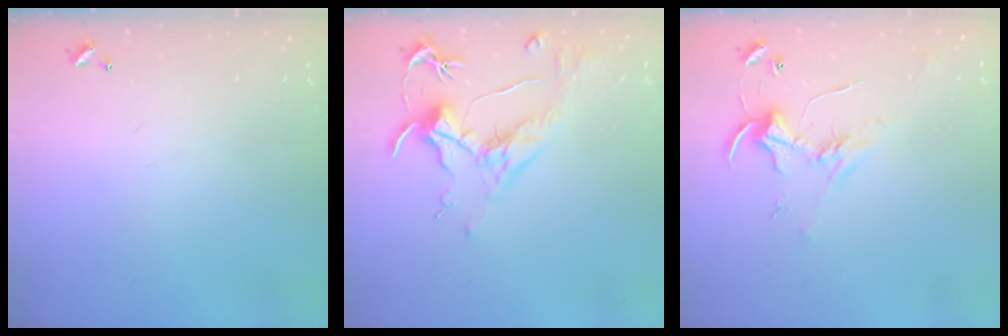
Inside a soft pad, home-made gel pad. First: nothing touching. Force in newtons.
{"total": 1.7, "press": 1.4, "slide": 0.9}
{"total": 2.5, "press": 2.5, "slide": 0.2}